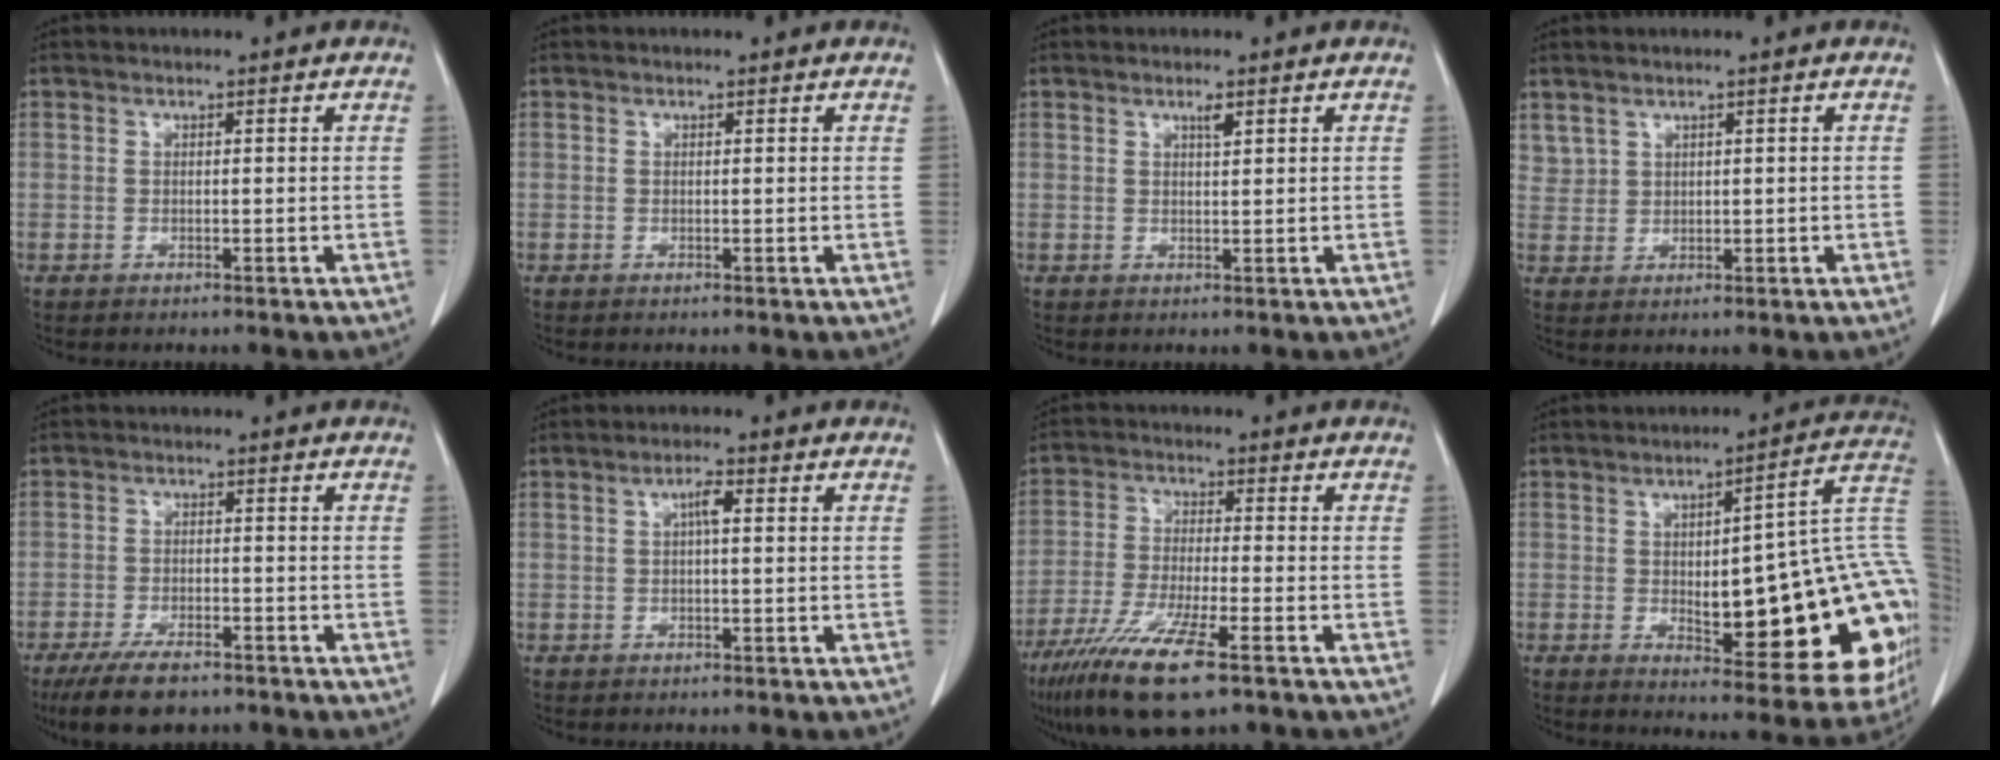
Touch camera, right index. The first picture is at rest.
{"total": 0.0}
{"total": 1.3, "force": [0.8, 0.1, 1.0], "torque": [-0.021, -0.003, 0.015]}
{"total": 2.8, "force": [1.8, 2.1, 0.5], "torque": [-0.007, 0.008, 0.045]}
{"total": 7.6, "force": [-5.7, 2.6, 4.3], "torque": [-0.077, -0.011, -0.097]}
{"total": 2.2, "force": [0.4, 0.4, 2.1], "torque": [-0.041, 0.004, 0.006]}
{"total": 12.3, "force": [-7.5, 1.3, 9.7], "torque": [-0.187, -0.033, -0.133]}
{"total": 25.5, "force": [-2.5, 5.9, 24.7], "torque": [-0.226, 0.021, -0.018]}